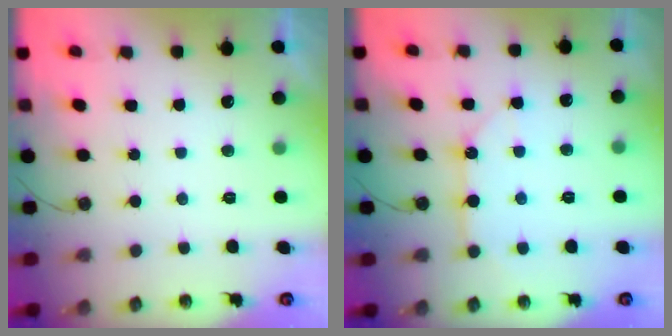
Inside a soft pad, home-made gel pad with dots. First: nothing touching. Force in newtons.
{"total": 11.0, "press": 11.0, "slide": 1.1}